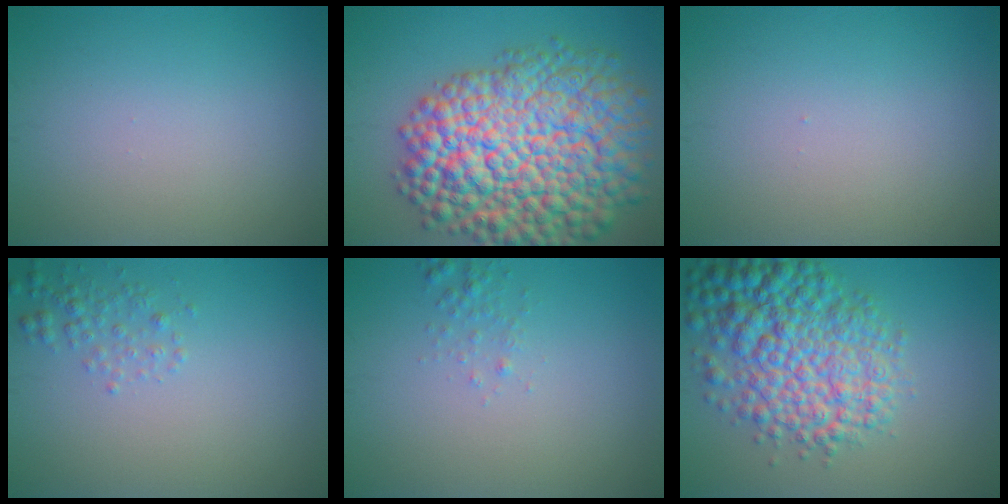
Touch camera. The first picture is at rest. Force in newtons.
{"total": 15.8, "press": 15.8, "slide": 0.6}
{"total": 0.0}
{"total": 1.6, "press": 1.6, "slide": 0.1}
{"total": 0.9, "press": 0.9, "slide": 0.1}
{"total": 9.0, "press": 9.0, "slide": 0.2}